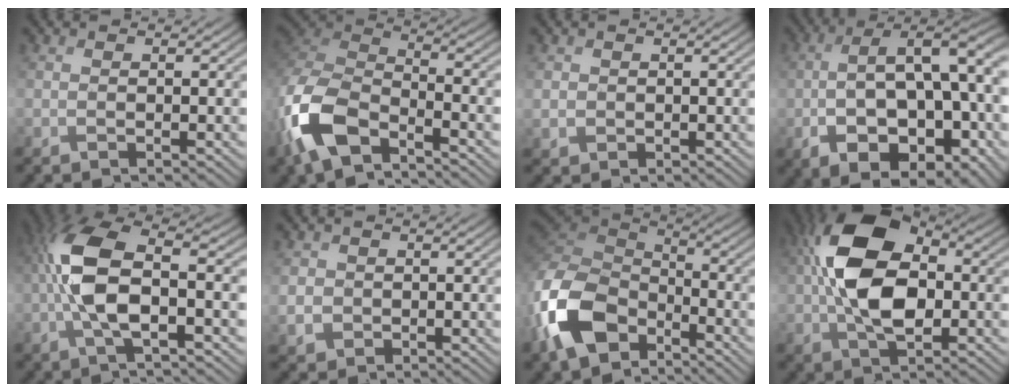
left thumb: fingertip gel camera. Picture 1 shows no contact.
{"total": 11.5, "force": [-6.6, 5.5, 7.6], "torque": [-0.185, -0.017, -0.150]}
{"total": 1.8, "force": [0.2, 1.7, 0.4], "torque": [-0.018, -0.006, 0.005]}
{"total": 16.1, "force": [-3.0, 8.3, 13.5], "torque": [-0.230, -0.021, -0.036]}
{"total": 10.1, "force": [-1.1, 3.8, 9.3], "torque": [-0.195, 0.017, -0.028]}
{"total": 2.9, "force": [0.0, 2.8, 0.8], "torque": [-0.031, -0.008, -0.002]}
{"total": 13.2, "force": [-6.8, 8.2, 7.8], "torque": [-0.204, -0.024, -0.146]}
{"total": 13.2, "force": [0.3, 7.8, 10.6], "torque": [-0.207, 0.014, -0.005]}